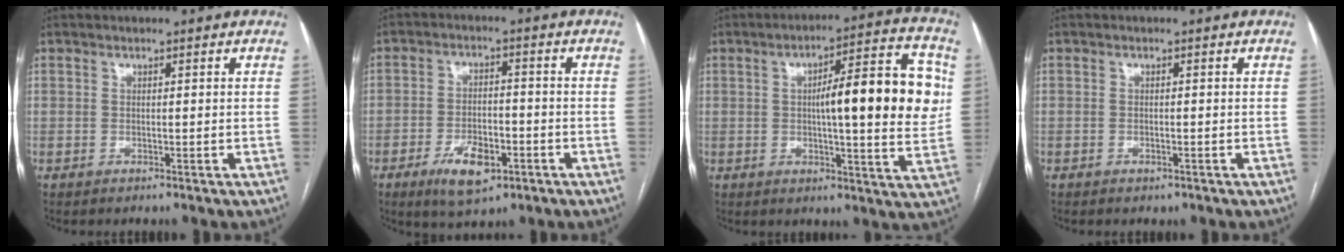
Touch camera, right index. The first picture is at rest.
{"total": 7.8, "force": [-4.0, 3.4, 5.8], "torque": [-0.104, -0.003, -0.062]}
{"total": 16.7, "force": [2.1, 3.1, 16.2], "torque": [-0.219, 0.029, 0.028]}
{"total": 0.9, "force": [-0.5, 0.5, 0.5], "torque": [-0.011, -0.001, -0.003]}